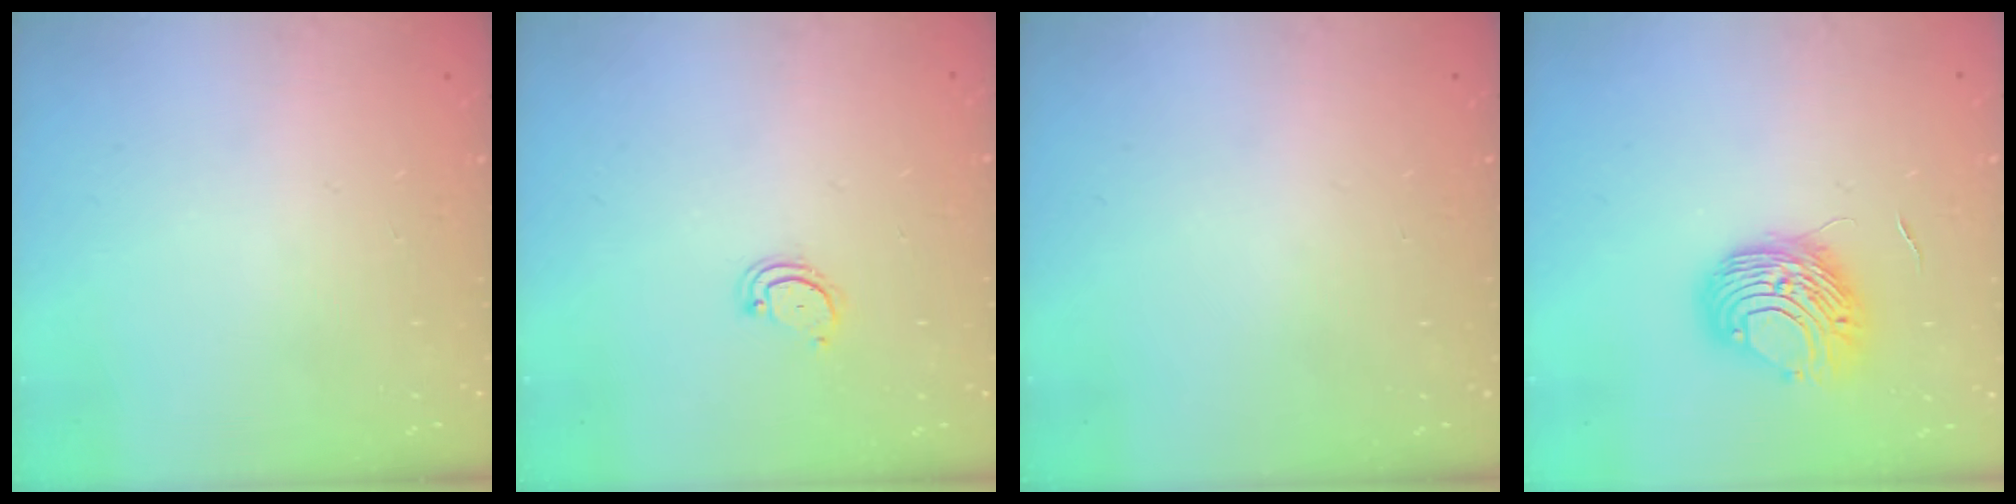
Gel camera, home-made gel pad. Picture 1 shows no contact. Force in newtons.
{"total": 2.3, "press": 2.3, "slide": 0.2}
{"total": 0.0}
{"total": 8.5, "press": 8.5, "slide": 0.2}